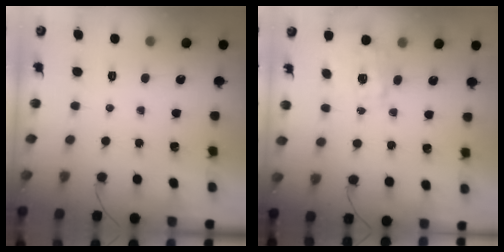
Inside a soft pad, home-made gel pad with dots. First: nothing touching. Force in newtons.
{"total": 1.9, "press": 1.8, "slide": 0.5}